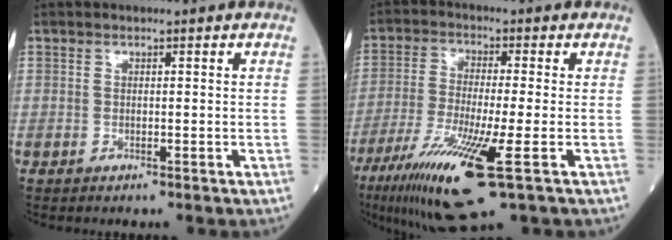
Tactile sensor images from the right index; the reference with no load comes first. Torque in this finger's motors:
{"motor_torque": [1.67, -0.48, 0.70, 0.21]}